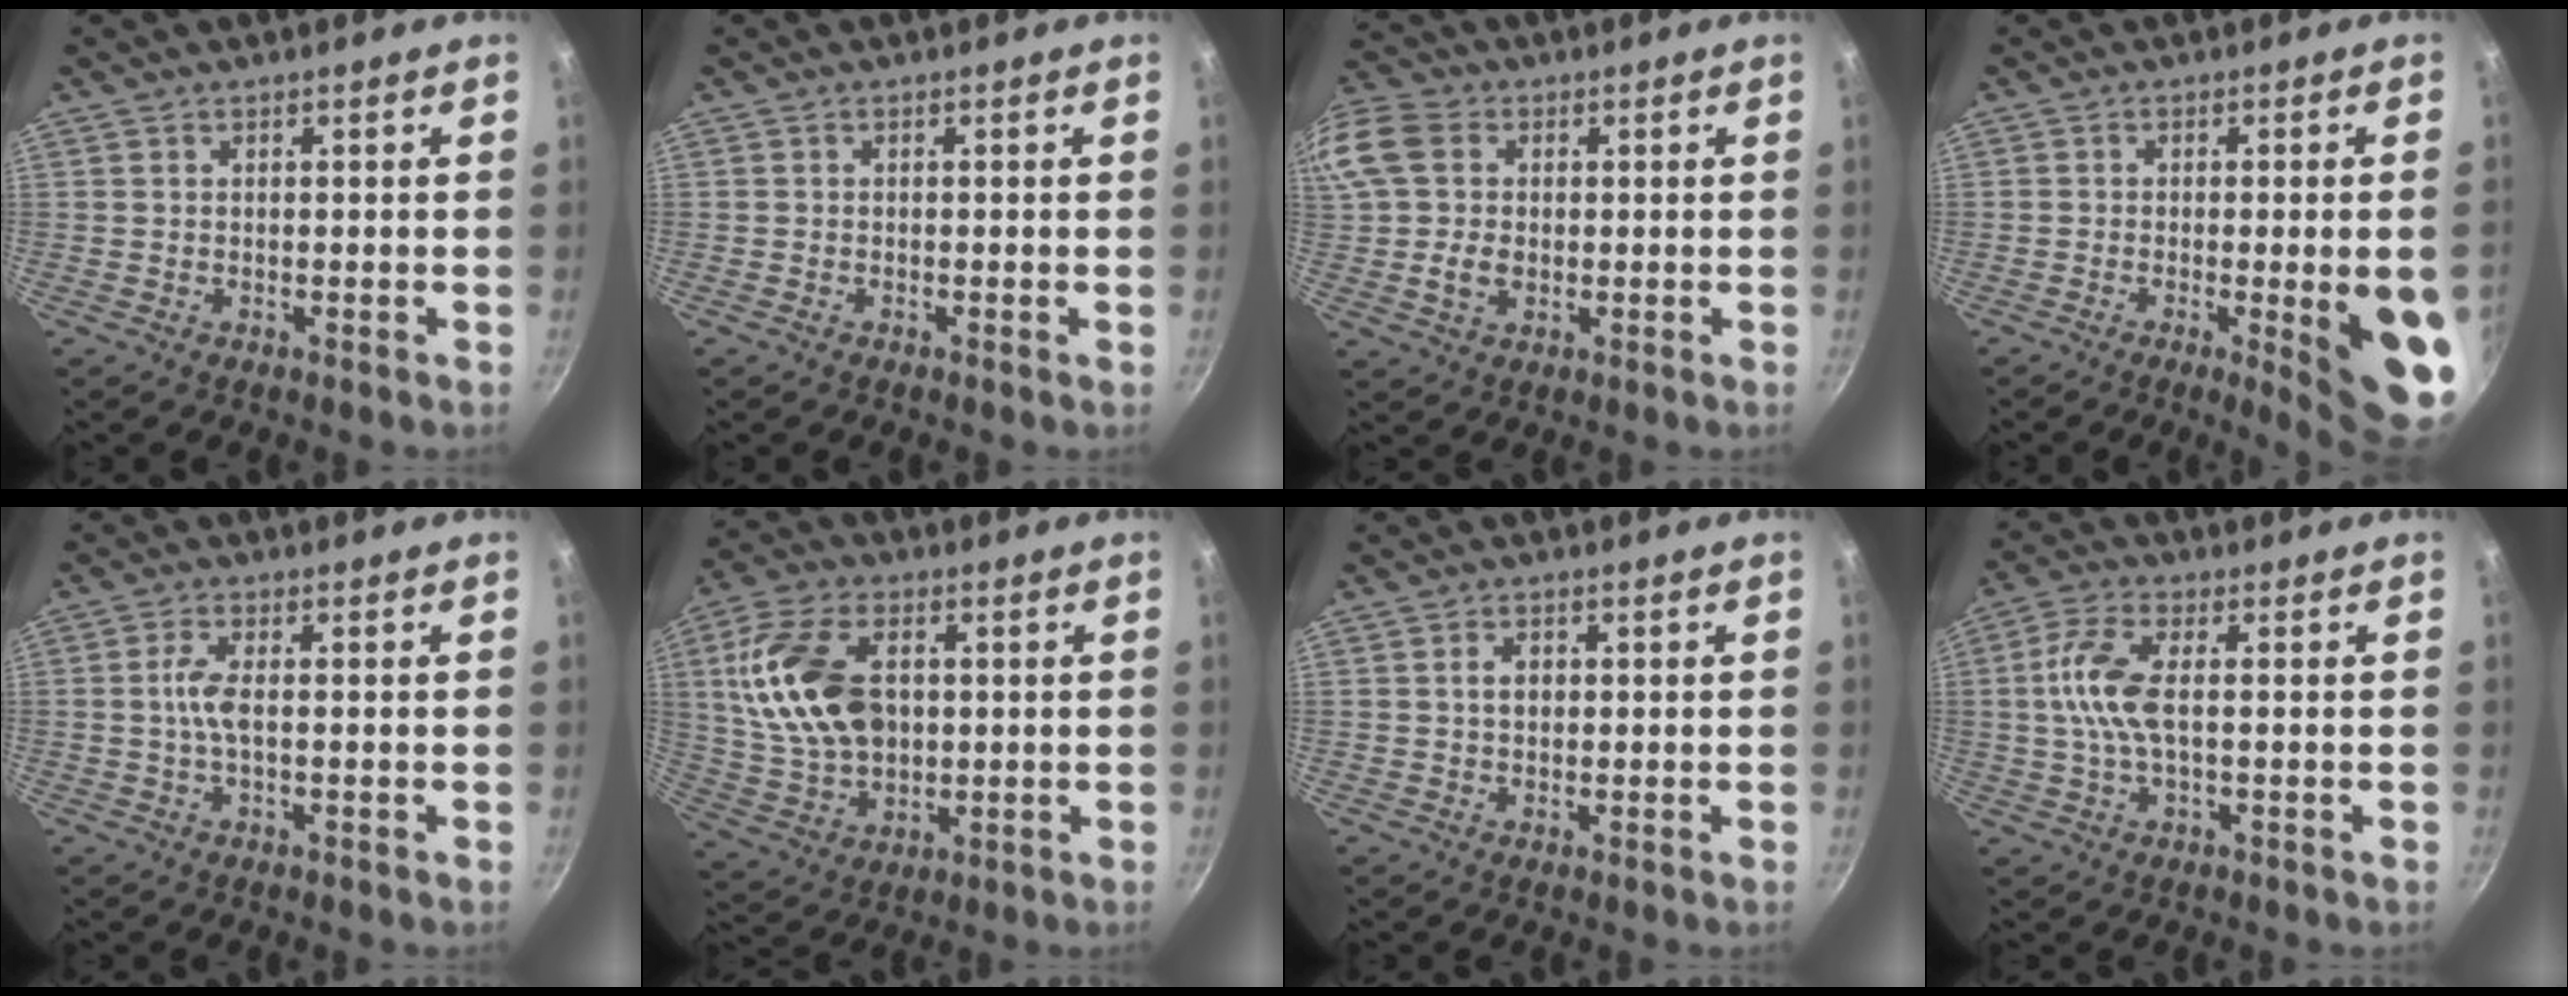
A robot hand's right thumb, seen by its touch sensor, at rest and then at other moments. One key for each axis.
{"total": 0.0}
{"total": 16.5, "fx": 1.5, "fy": 13.3, "fz": 9.6, "tx": -0.228, "ty": 0.030, "tz": 0.020}
{"total": 13.1, "fx": -3.2, "fy": 2.6, "fz": 12.5, "tx": -0.137, "ty": 0.006, "tz": -0.034}
{"total": 4.1, "fx": -0.2, "fy": 1.4, "fz": 3.8, "tx": -0.092, "ty": 0.006, "tz": -0.008}
{"total": 17.6, "fx": 2.7, "fy": 11.5, "fz": 13.1, "tx": -0.241, "ty": 0.005, "tz": 0.056}
{"total": 2.4, "fx": 0.3, "fy": 1.8, "fz": 1.6, "tx": -0.016, "ty": 0.005, "tz": 0.004}
{"total": 8.6, "fx": 0.2, "fy": 3.7, "fz": 7.8, "tx": -0.173, "ty": 0.015, "tz": -0.003}